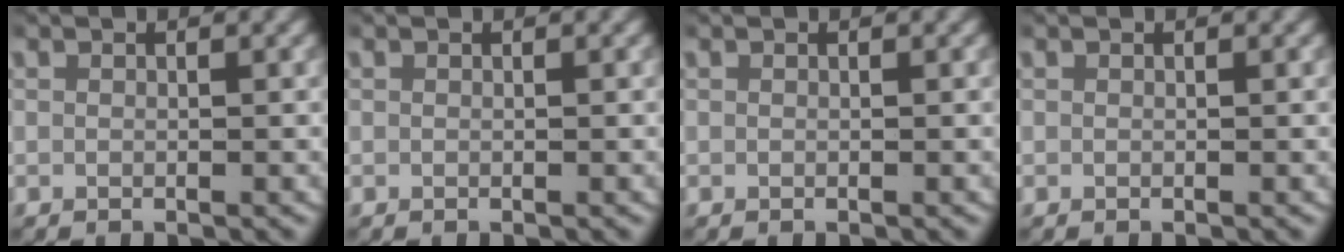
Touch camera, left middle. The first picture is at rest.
{"total": 0.0}
{"total": 0.0}
{"total": 0.0}